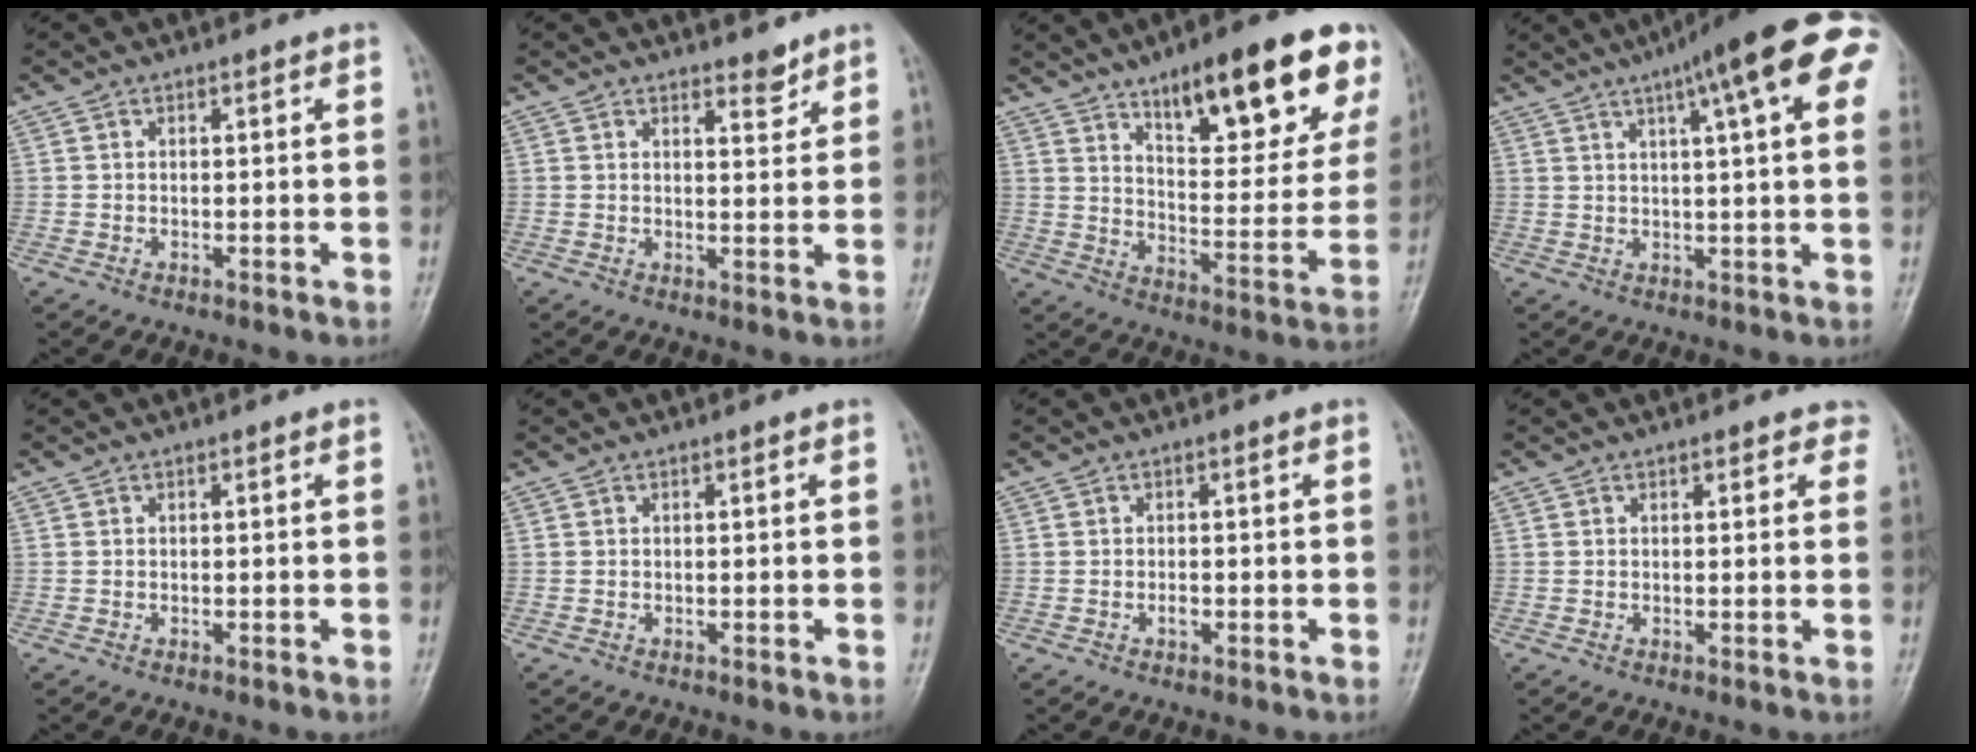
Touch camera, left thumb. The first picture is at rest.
{"total": 2.8, "force": [2.4, 1.0, 1.0], "torque": [-0.003, -0.021, 0.037]}
{"total": 22.5, "force": [13.3, 7.4, 16.6], "torque": [-0.187, -0.048, 0.196]}
{"total": 20.0, "force": [9.5, 4.0, 17.2], "torque": [-0.240, 0.019, 0.115]}
{"total": 0.0}
{"total": 0.0}
{"total": 1.0, "force": [-0.4, 0.6, 0.7], "torque": [-0.010, 0.001, -0.008]}
{"total": 2.7, "force": [2.0, 1.4, 1.0], "torque": [0.019, -0.003, 0.013]}